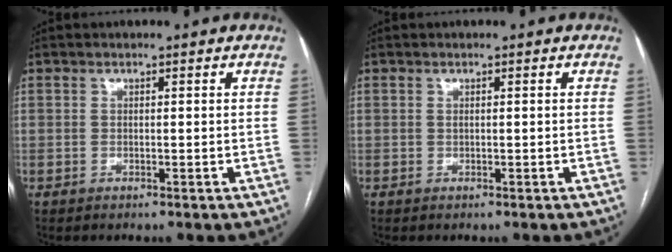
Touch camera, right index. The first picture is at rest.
{"total": 0.0}